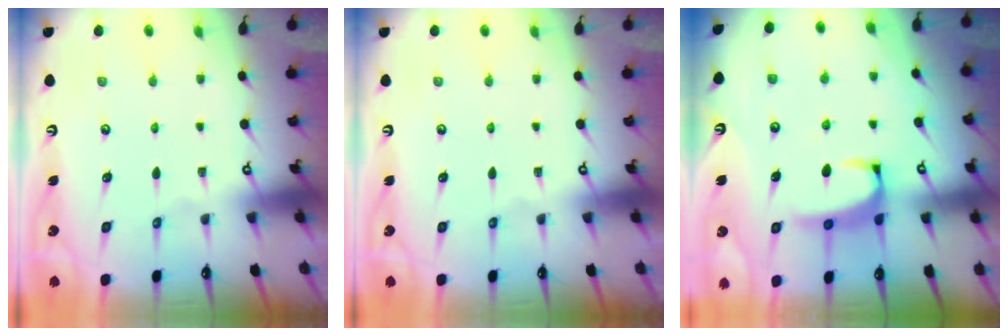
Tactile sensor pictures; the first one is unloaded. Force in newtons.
{"total": 0.0}
{"total": 2.9, "press": 2.8, "slide": 0.7}